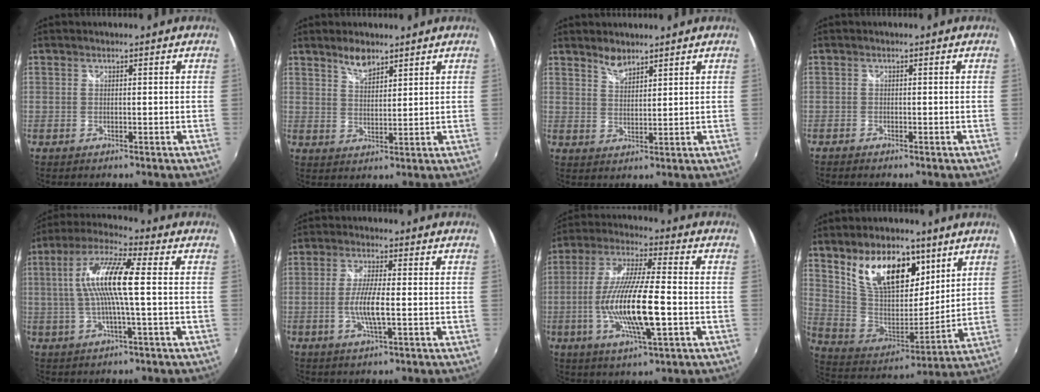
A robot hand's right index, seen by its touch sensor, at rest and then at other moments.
{"total": 4.2, "force": [3.4, 1.5, 2.0], "torque": [-0.032, 0.003, 0.062]}
{"total": 3.3, "force": [2.9, 1.0, 1.2], "torque": [-0.016, 0.003, 0.052]}
{"total": 1.1, "force": [-1.0, 0.4, 0.3], "torque": [-0.010, -0.005, -0.021]}
{"total": 12.1, "force": [0.6, 1.4, 12.0], "torque": [-0.232, 0.015, 0.008]}
{"total": 4.7, "force": [-1.1, 0.6, 4.6], "torque": [-0.089, -0.007, -0.020]}
{"total": 16.2, "force": [-3.6, 2.6, 15.6], "torque": [-0.304, -0.015, -0.066]}
{"total": 18.9, "force": [9.9, 10.3, 12.4], "torque": [-0.226, 0.008, 0.188]}